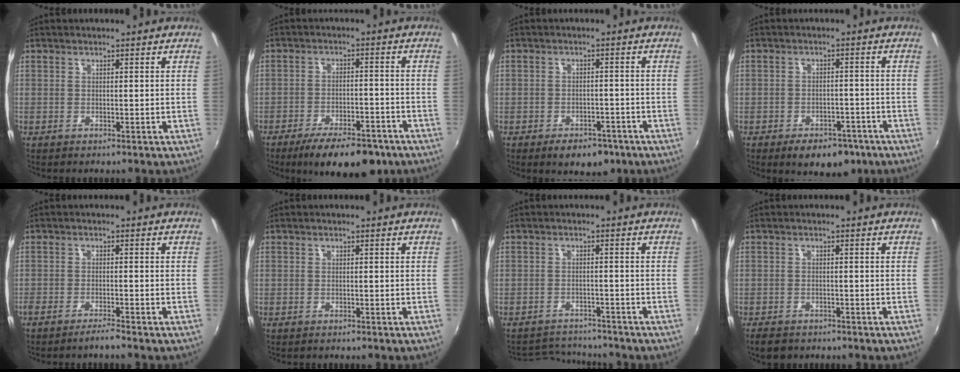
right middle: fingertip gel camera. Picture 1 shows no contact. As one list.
[{"total": 13.3, "force": [-9.7, 4.7, 7.9], "torque": [-0.147, -0.015, -0.141]}, {"total": 6.3, "force": [-4.1, 3.9, 2.7], "torque": [-0.048, 0.012, -0.044]}, {"total": 8.0, "force": [-5.3, 4.8, 3.7], "torque": [-0.066, 0.014, -0.056]}, {"total": 2.5, "force": [-2.2, -0.4, 1.1], "torque": [-0.033, -0.005, -0.045]}, {"total": 0.5, "force": [-0.4, 0.3, -0.1], "torque": [-0.001, 0.000, -0.008]}, {"total": 5.7, "force": [-5.5, 1.5, -0.1], "torque": [-0.014, 0.016, -0.087]}, {"total": 4.0, "force": [-3.2, 2.0, 1.5], "torque": [-0.043, -0.009, -0.052]}]